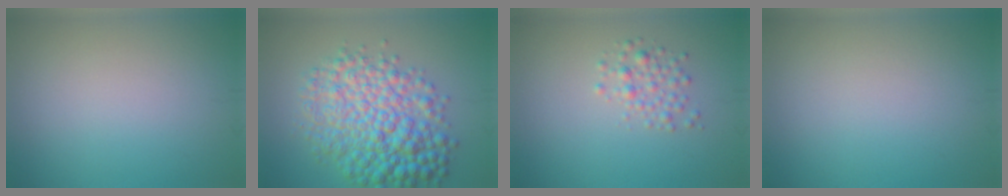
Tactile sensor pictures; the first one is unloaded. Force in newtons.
{"total": 8.5, "press": 8.5, "slide": 0.1}
{"total": 1.9, "press": 1.9, "slide": 0.1}
{"total": 0.0}